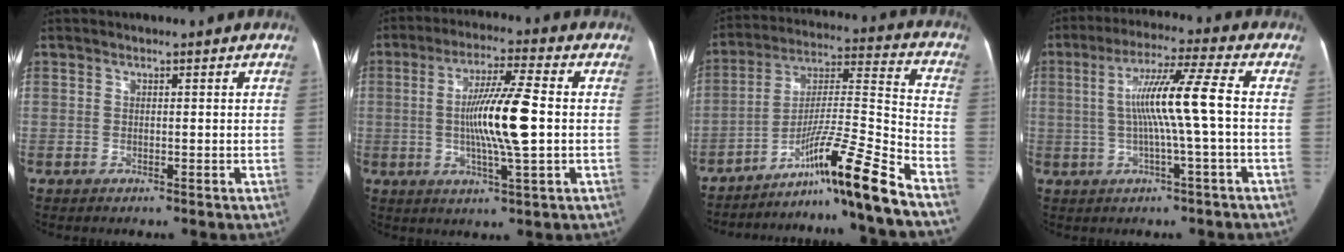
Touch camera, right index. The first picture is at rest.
{"total": 11.7, "force": [-0.4, 0.7, 11.6], "torque": [-0.216, 0.002, -0.009]}
{"total": 17.0, "force": [-12.4, -2.5, 11.4], "torque": [-0.192, 0.006, -0.208]}
{"total": 10.1, "force": [-0.3, -0.9, 10.1], "torque": [-0.186, 0.016, -0.005]}